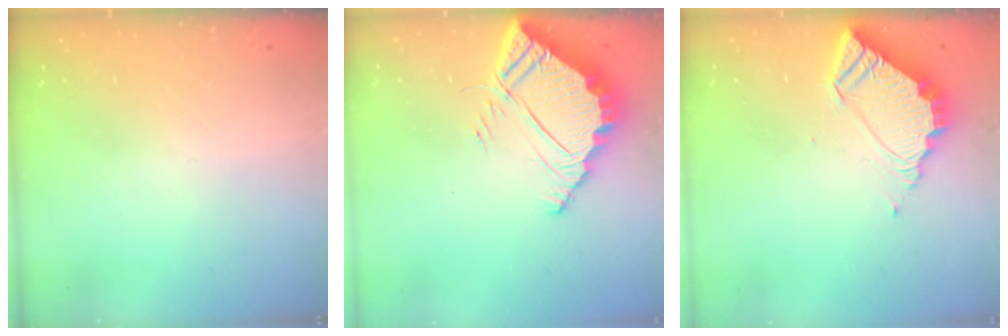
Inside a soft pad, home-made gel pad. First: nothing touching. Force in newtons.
{"total": 7.3, "press": 7.3, "slide": 0.3}
{"total": 5.9, "press": 5.9, "slide": 0.3}